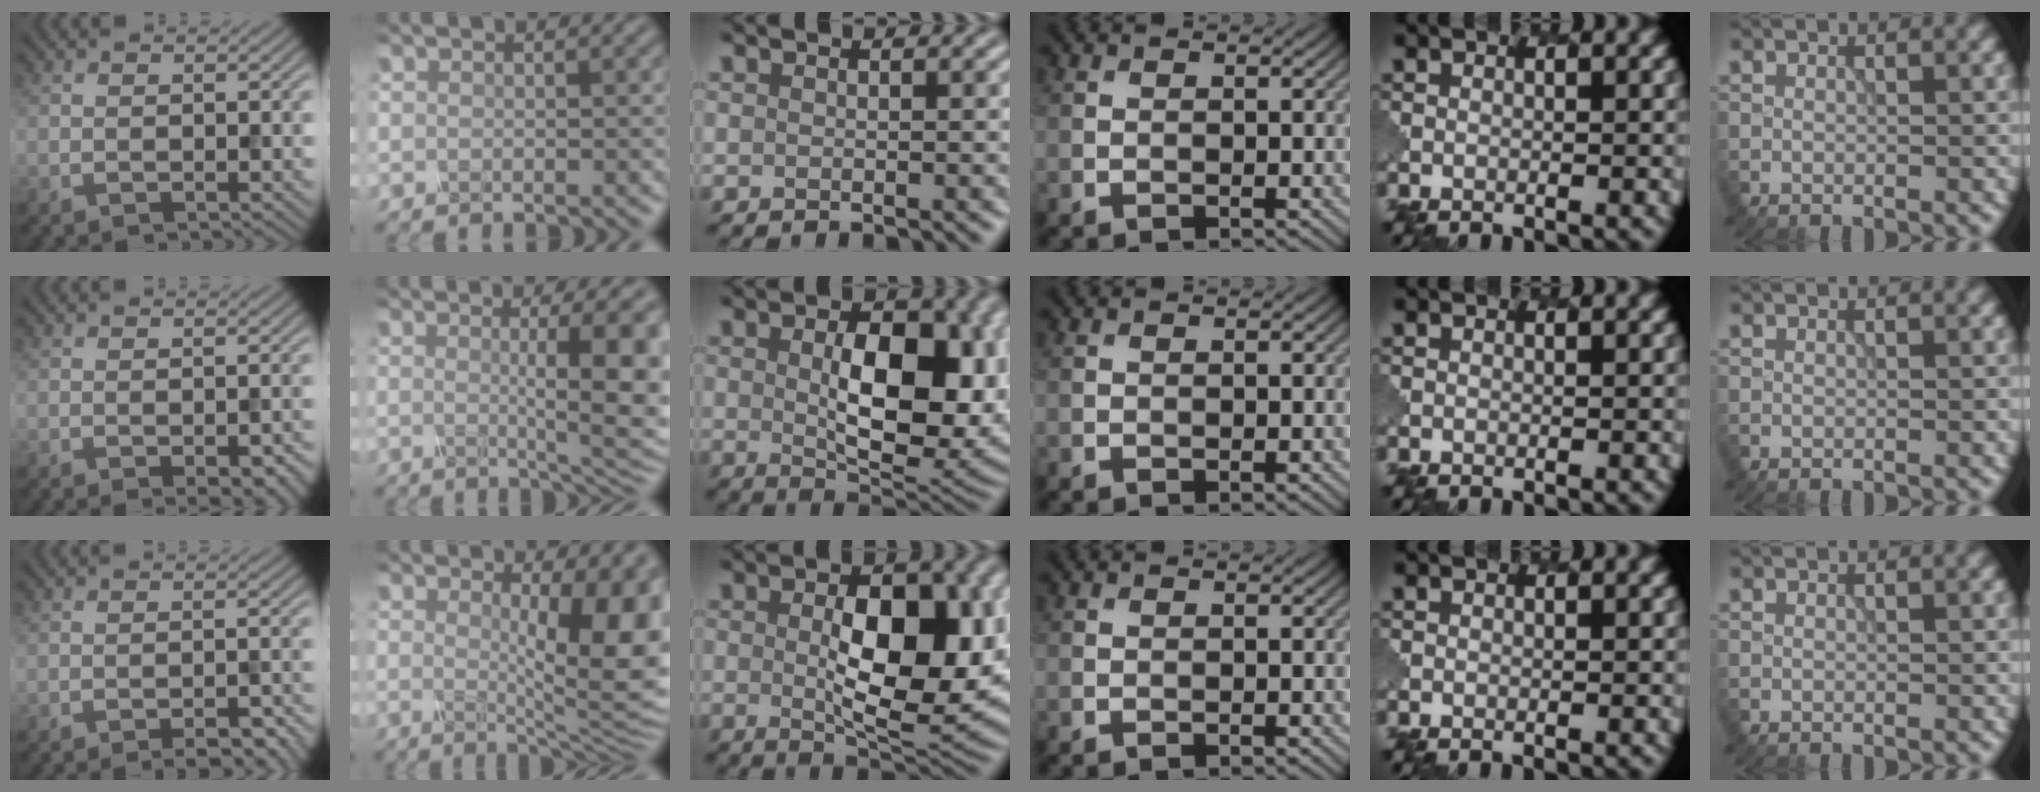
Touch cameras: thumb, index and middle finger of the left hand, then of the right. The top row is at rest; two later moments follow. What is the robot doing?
{"motion": "screw", "object": "spray bottle"}